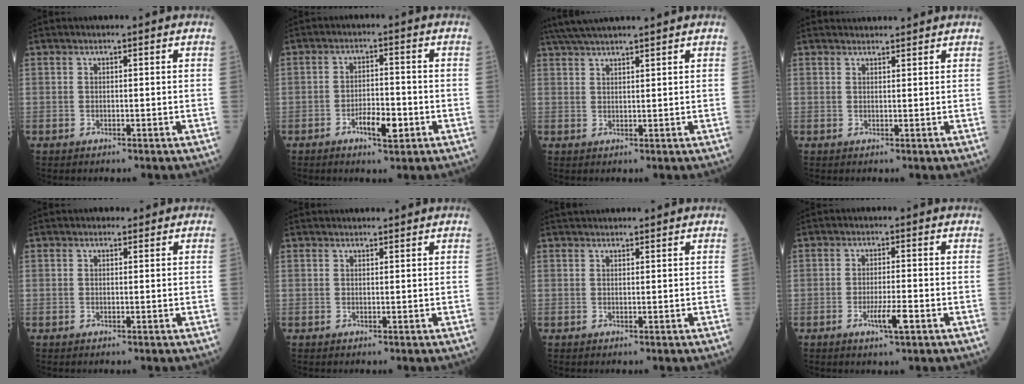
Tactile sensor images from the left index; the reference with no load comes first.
{"total": 4.8, "force": [-2.2, 1.5, 4.0], "torque": [-0.070, 0.002, -0.035]}
{"total": 9.2, "force": [8.0, -0.1, 4.4], "torque": [-0.077, 0.038, 0.126]}
{"total": 3.5, "force": [3.5, 0.5, 0.5], "torque": [-0.008, 0.025, 0.048]}
{"total": 0.6, "force": [0.3, 0.5, 0.1], "torque": [0.000, 0.001, 0.001]}
{"total": 2.6, "force": [2.6, 0.3, 0.4], "torque": [-0.006, 0.023, 0.034]}
{"total": 2.8, "force": [2.7, 0.4, 0.7], "torque": [-0.011, 0.032, 0.042]}
{"total": 3.8, "force": [-1.7, 0.2, 3.4], "torque": [-0.065, -0.005, -0.029]}